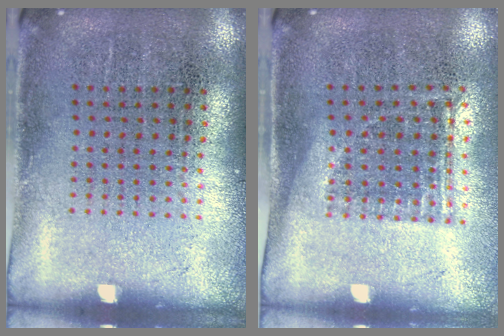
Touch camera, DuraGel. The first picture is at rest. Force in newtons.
{"total": 1.2, "press": 0.9, "slide": 0.8}